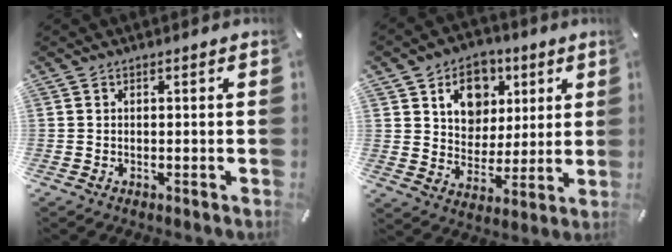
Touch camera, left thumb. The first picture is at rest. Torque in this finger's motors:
{"motor_torque": [0.83, -0.06, 0.85, -0.90, 0.08]}